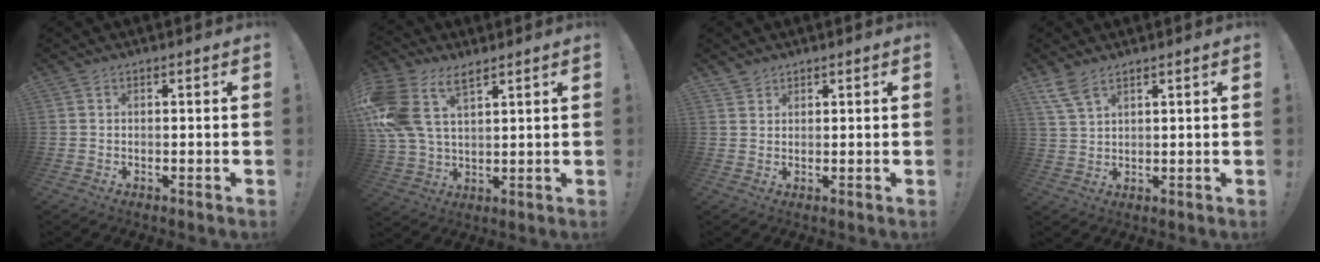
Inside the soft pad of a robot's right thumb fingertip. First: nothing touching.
{"total": 14.1, "force": [7.2, 8.2, 8.9], "torque": [-0.210, -0.024, 0.140]}
{"total": 1.9, "force": [1.6, 0.8, 0.0], "torque": [-0.001, -0.010, 0.032]}
{"total": 5.6, "force": [4.0, 2.0, 3.3], "torque": [-0.065, -0.016, 0.077]}